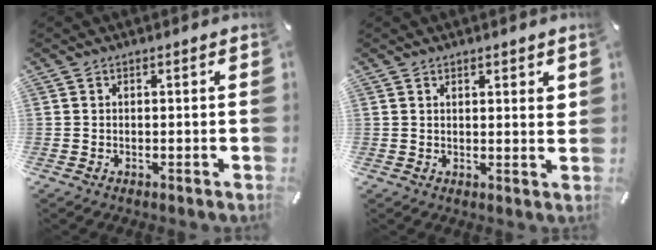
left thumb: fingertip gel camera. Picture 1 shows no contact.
{"total": 2.2, "force": [1.7, 0.5, 1.2], "torque": [-0.019, -0.007, 0.030]}